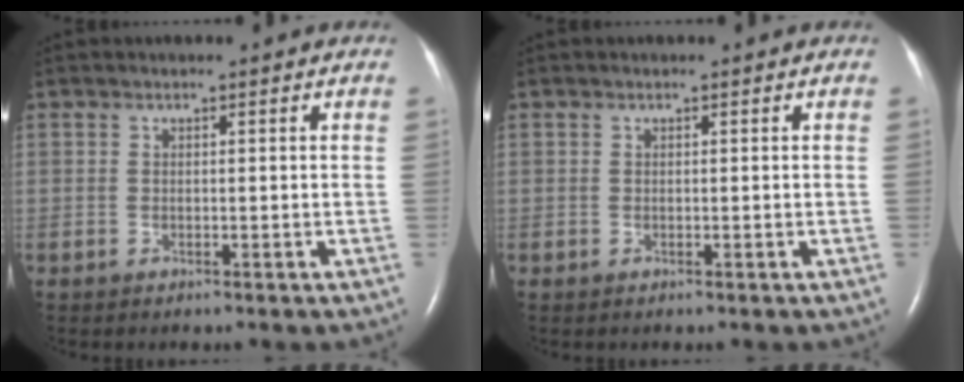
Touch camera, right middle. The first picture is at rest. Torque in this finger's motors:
{"motor_torque": [-0.02, 0.02, 0.00, 0.00]}